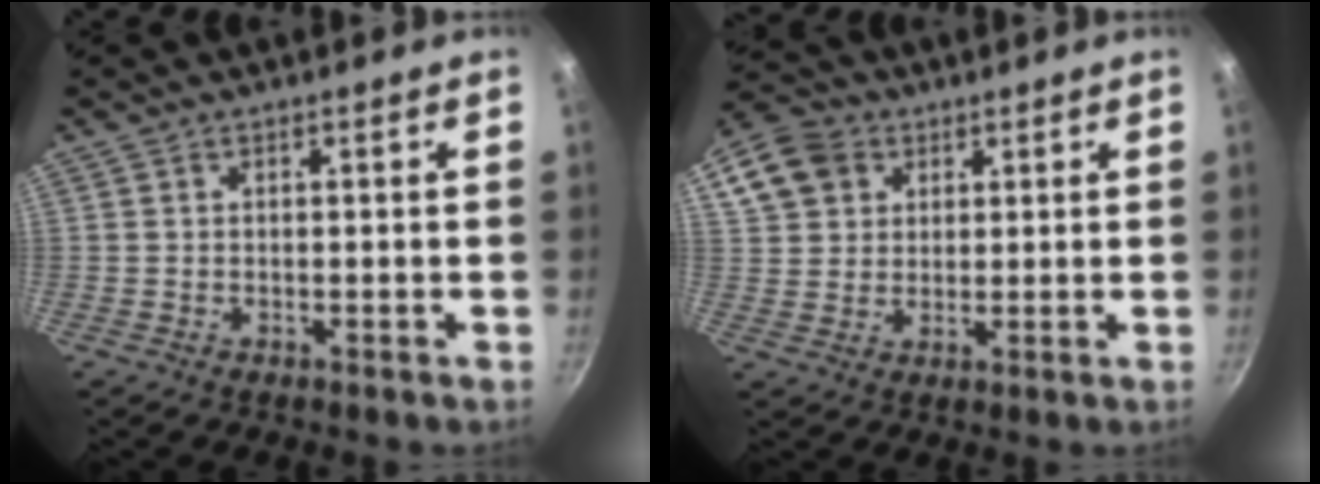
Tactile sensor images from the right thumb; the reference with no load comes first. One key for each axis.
{"total": 11.7, "fx": 4.9, "fy": 9.4, "fz": 4.8, "tx": -0.082, "ty": 0.016, "tz": 0.086}